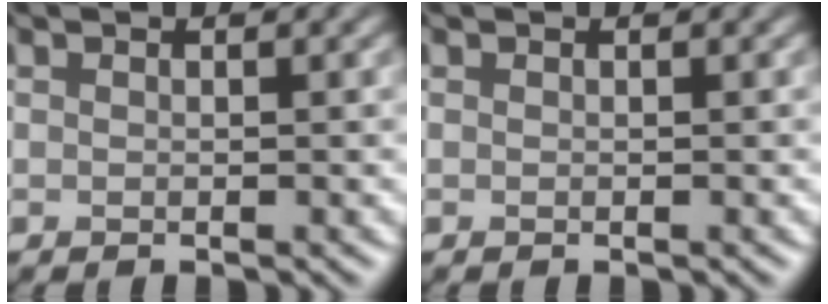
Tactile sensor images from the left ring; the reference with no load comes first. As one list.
[{"total": 0.0}]